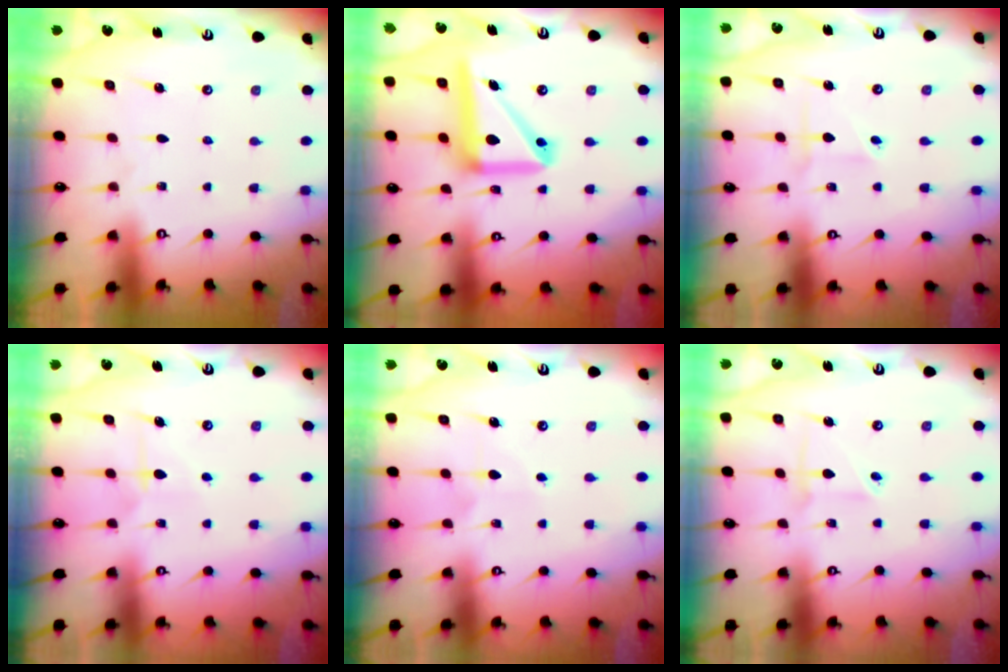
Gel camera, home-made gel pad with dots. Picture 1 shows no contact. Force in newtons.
{"total": 15.0, "press": 14.9, "slide": 2.1}
{"total": 2.1, "press": 1.8, "slide": 1.1}
{"total": 5.9, "press": 5.9, "slide": 0.3}
{"total": 4.6, "press": 4.5, "slide": 0.8}
{"total": 2.7, "press": 2.5, "slide": 1.0}